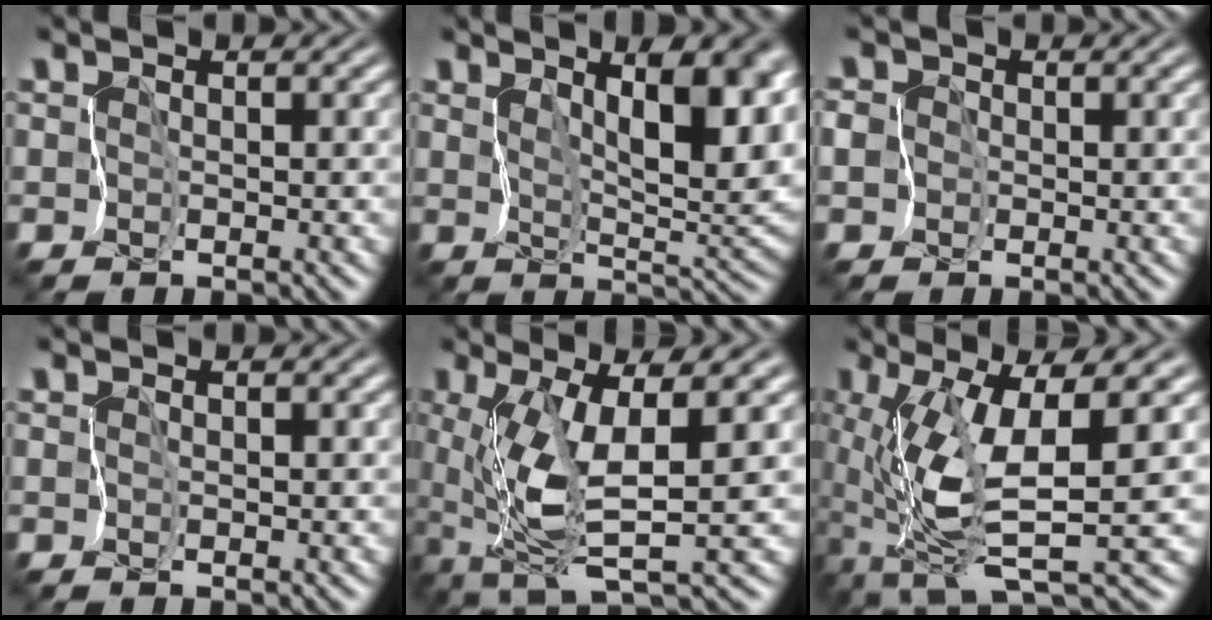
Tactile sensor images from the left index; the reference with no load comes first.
{"total": 8.7, "force": [3.8, 3.0, 7.3], "torque": [-0.088, -0.001, 0.054]}
{"total": 2.5, "force": [-0.1, 2.4, 0.9], "torque": [-0.013, 0.011, -0.015]}
{"total": 0.0}
{"total": 6.8, "force": [-0.6, 1.6, 6.6], "torque": [-0.138, -0.009, -0.011]}
{"total": 8.8, "force": [-1.6, 2.3, 8.4], "torque": [-0.172, -0.012, -0.028]}